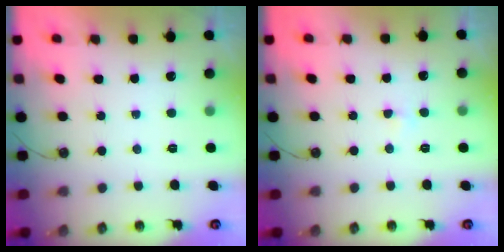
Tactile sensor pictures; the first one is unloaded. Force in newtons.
{"total": 2.5, "press": 2.5, "slide": 0.4}